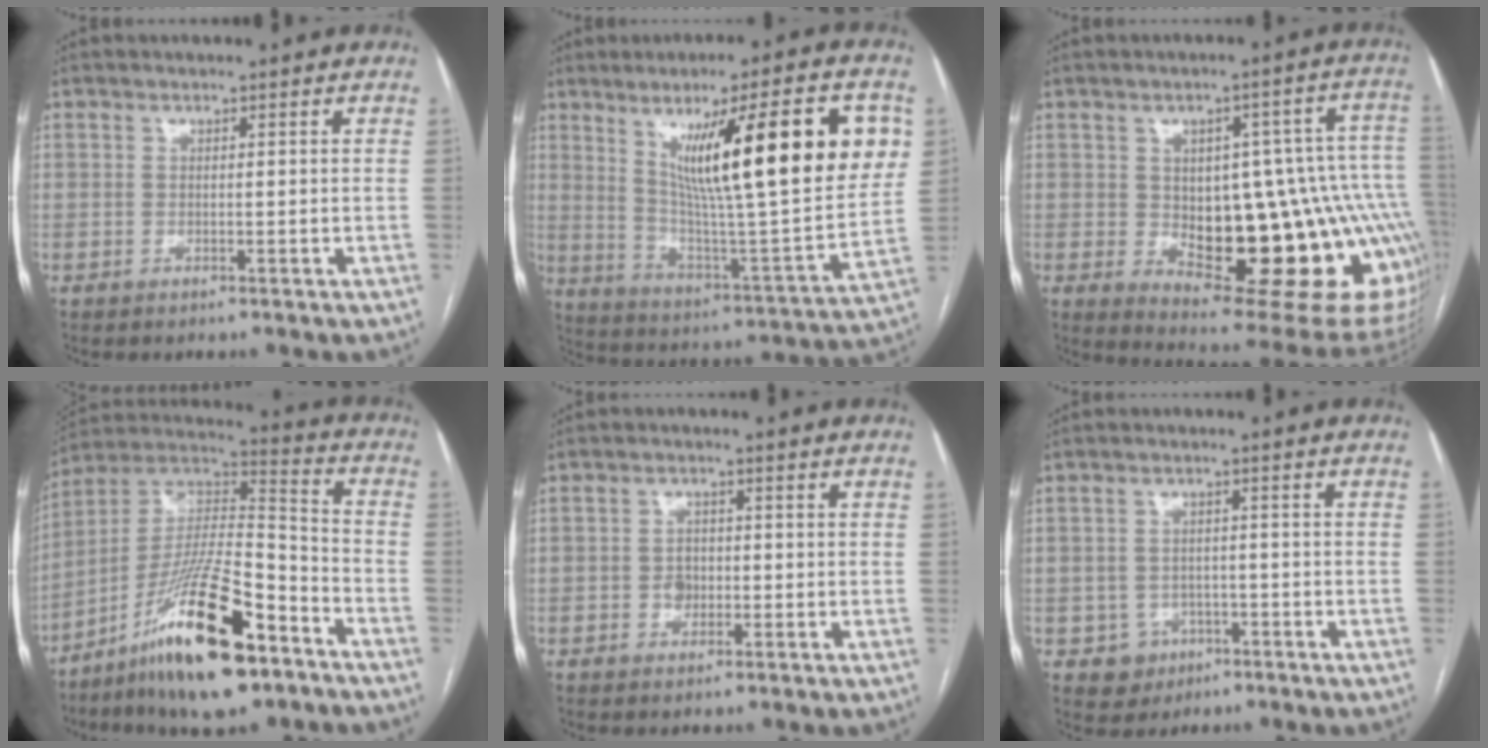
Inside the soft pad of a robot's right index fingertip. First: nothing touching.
{"total": 25.3, "force": [8.6, 2.9, 23.6], "torque": [-0.347, 0.003, 0.131]}
{"total": 25.9, "force": [-3.9, 9.3, 23.9], "torque": [-0.239, 0.017, -0.030]}
{"total": 21.4, "force": [-12.6, 4.5, 16.6], "torque": [-0.303, -0.003, -0.217]}
{"total": 2.0, "force": [-0.4, 1.6, 1.1], "torque": [-0.014, 0.005, -0.004]}
{"total": 4.2, "force": [-1.8, 3.8, 0.3], "torque": [0.006, 0.013, -0.016]}